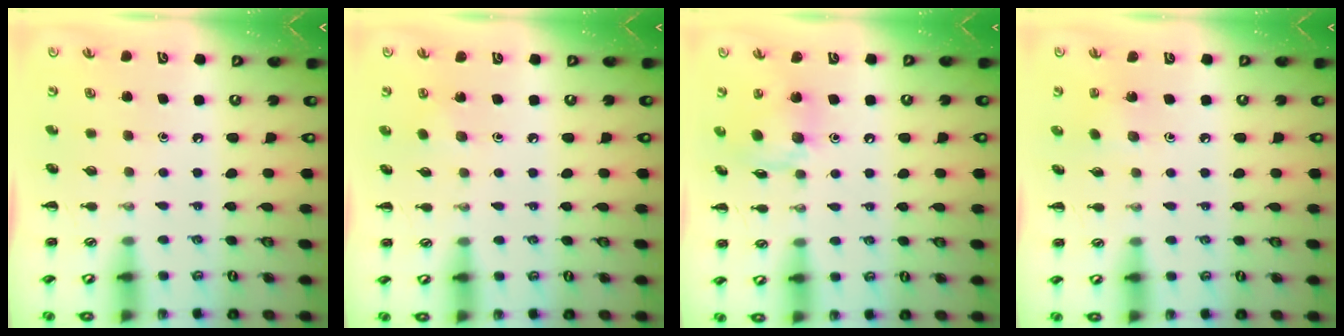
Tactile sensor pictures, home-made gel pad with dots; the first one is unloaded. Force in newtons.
{"total": 2.4, "press": 2.3, "slide": 0.8}
{"total": 12.3, "press": 12.2, "slide": 1.4}
{"total": 2.7, "press": 2.6, "slide": 0.8}